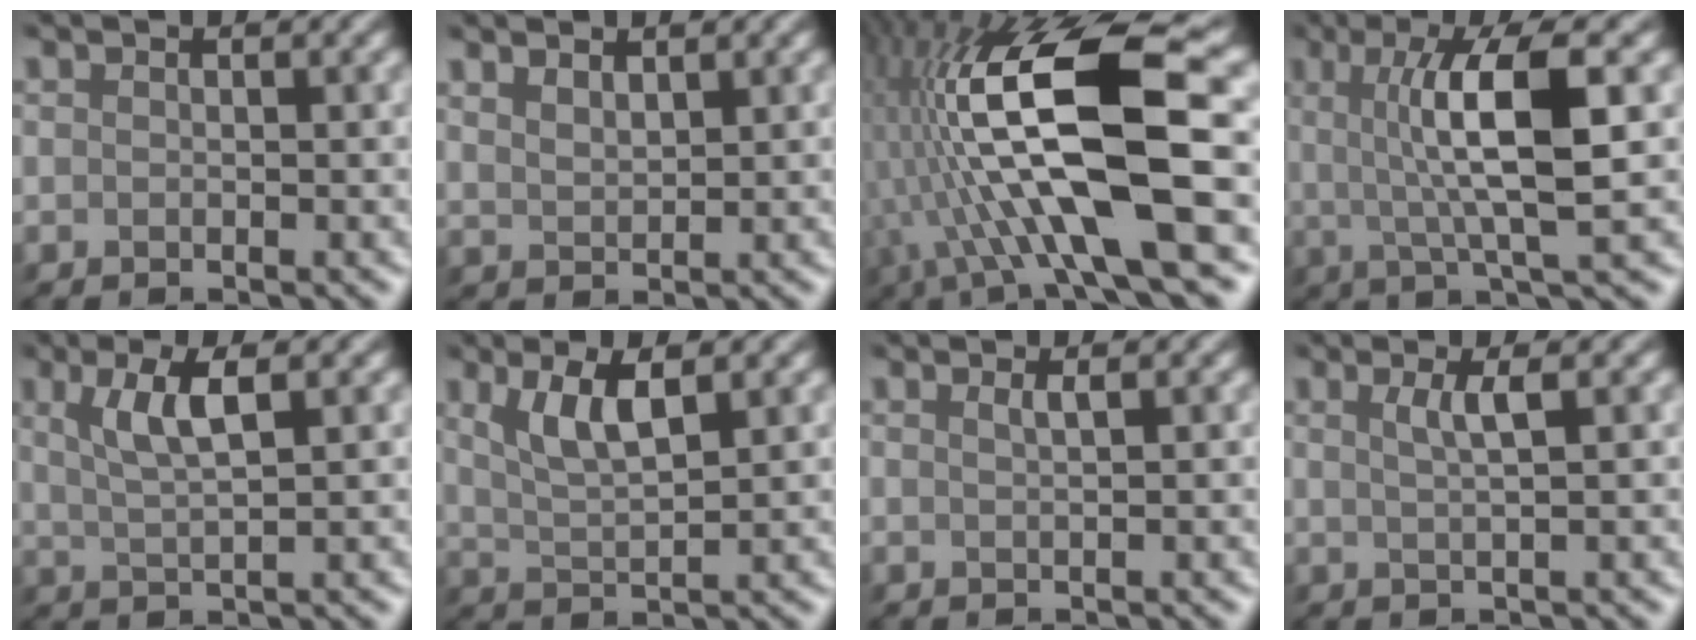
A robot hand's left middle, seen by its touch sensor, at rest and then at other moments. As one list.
[{"total": 1.6, "force": [1.6, 0.3, 0.0], "torque": [-0.004, 0.004, 0.035]}, {"total": 15.3, "force": [-0.8, 5.2, 14.3], "torque": [-0.267, 0.017, -0.016]}, {"total": 7.1, "force": [1.4, 1.3, 6.8], "torque": [-0.107, 0.014, 0.023]}, {"total": 3.2, "force": [1.6, 0.6, 2.7], "torque": [-0.049, 0.008, 0.030]}, {"total": 3.3, "force": [1.9, 0.7, 2.5], "torque": [-0.051, 0.005, 0.039]}, {"total": 0.6, "force": [0.4, 0.0, 0.5], "torque": [-0.003, 0.005, 0.008]}, {"total": 1.7, "force": [0.7, 0.3, 1.5], "torque": [-0.023, 0.006, 0.009]}]